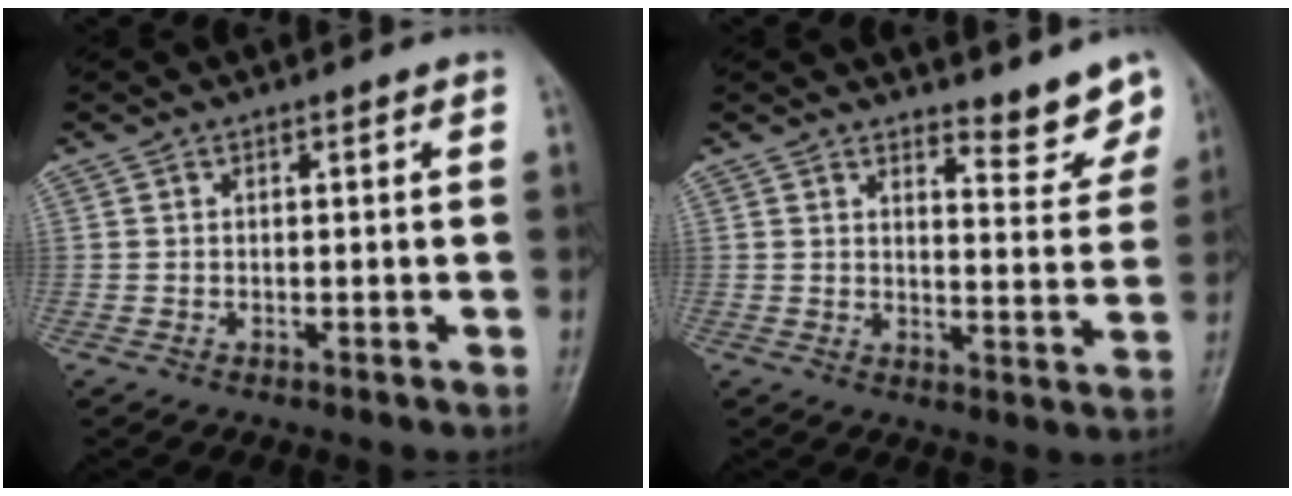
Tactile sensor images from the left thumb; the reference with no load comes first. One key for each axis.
{"total": 6.2, "fx": 5.6, "fy": 1.8, "fz": 2.1, "tx": -0.007, "ty": -0.053, "tz": 0.072}